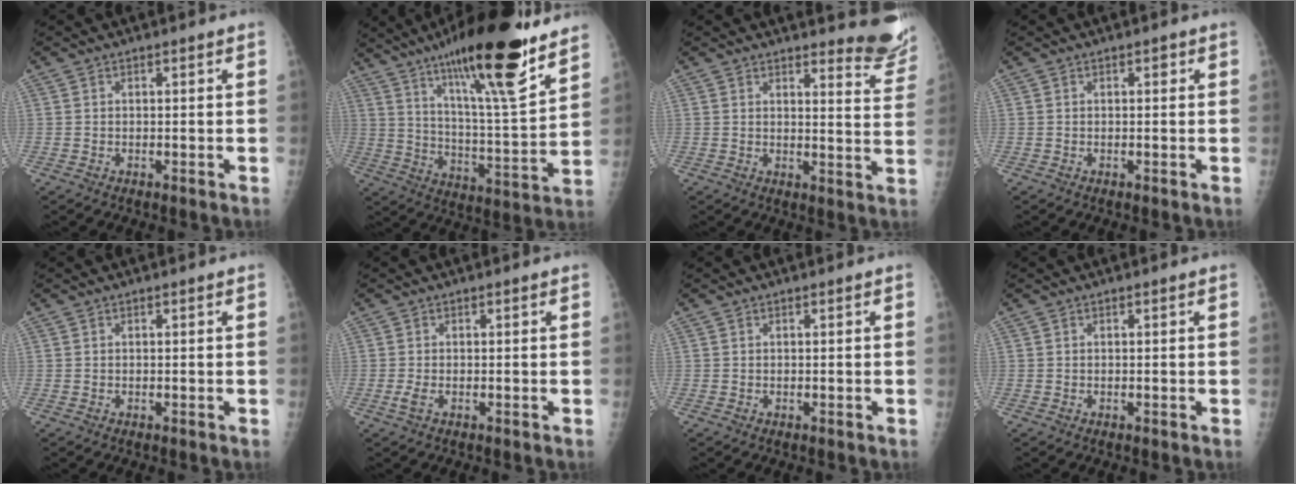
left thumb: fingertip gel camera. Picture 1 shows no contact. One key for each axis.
{"total": 24.0, "fx": 16.0, "fy": 3.9, "fz": 17.4, "tx": -0.264, "ty": -0.068, "tz": 0.262}
{"total": 9.4, "fx": 9.0, "fy": 1.7, "fz": 2.3, "tx": 0.000, "ty": -0.095, "tz": 0.086}
{"total": 0.7, "fx": 0.2, "fy": 0.4, "fz": 0.5, "tx": -0.001, "ty": 0.002, "tz": 0.001}
{"total": 0.0}
{"total": 1.7, "fx": -0.3, "fy": 0.7, "fz": 1.5, "tx": -0.038, "ty": 0.000, "tz": -0.005}
{"total": 0.0}
{"total": 0.0}